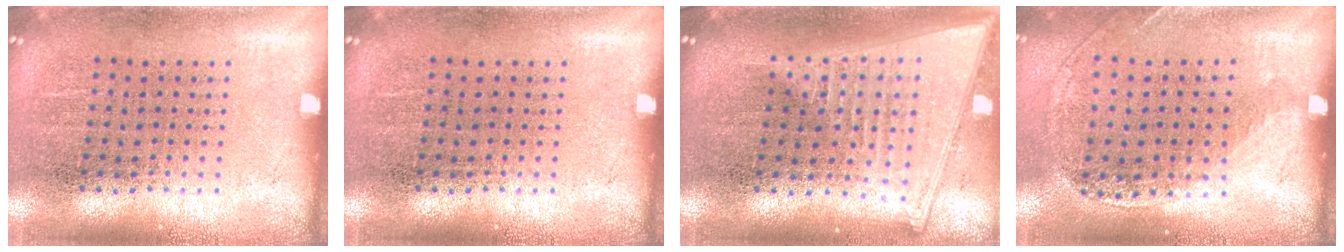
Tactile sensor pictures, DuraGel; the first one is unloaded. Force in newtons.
{"total": 0.0}
{"total": 2.1, "press": 1.8, "slide": 1.2}
{"total": 1.2, "press": 1.1, "slide": 0.5}